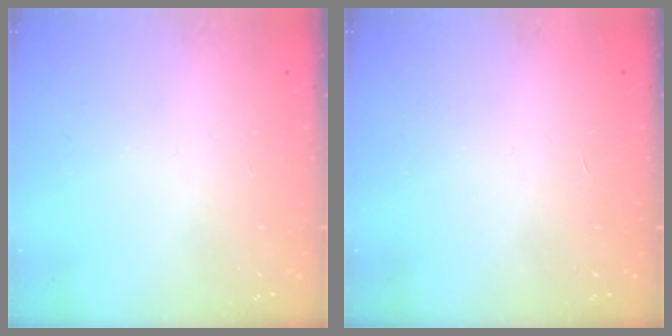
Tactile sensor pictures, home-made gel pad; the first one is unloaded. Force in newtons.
{"total": 1.7, "press": 1.7, "slide": 0.1}